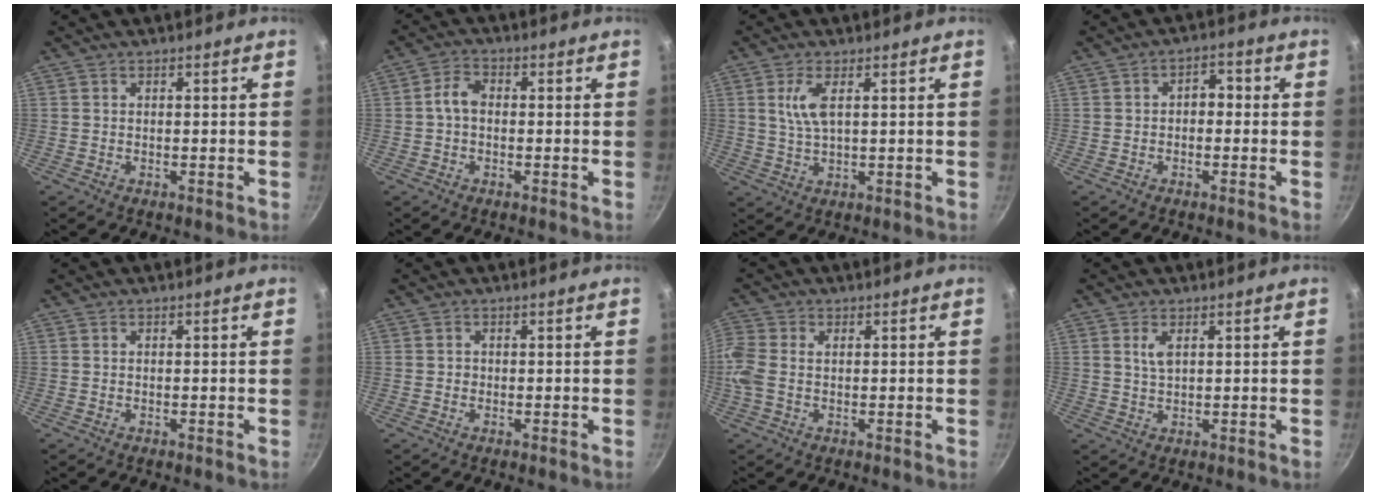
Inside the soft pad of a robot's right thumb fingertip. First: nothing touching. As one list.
[{"total": 3.8, "force": [-0.3, 2.7, 2.7], "torque": [-0.047, 0.018, -0.014]}, {"total": 5.0, "force": [1.5, 1.8, 4.4], "torque": [-0.094, -0.004, 0.033]}, {"total": 3.5, "force": [-0.2, 2.5, 2.5], "torque": [-0.016, 0.013, -0.010]}, {"total": 0.0}, {"total": 0.7, "force": [0.0, 0.7, 0.1], "torque": [0.001, 0.003, -0.002]}, {"total": 5.3, "force": [0.3, 3.4, 4.1], "torque": [-0.099, 0.009, -0.002]}, {"total": 2.8, "force": [1.1, 1.3, 2.2], "torque": [-0.040, -0.006, 0.022]}]